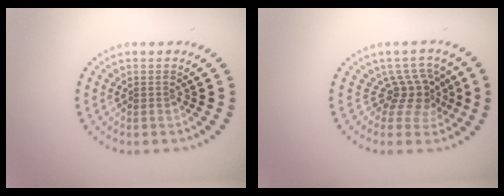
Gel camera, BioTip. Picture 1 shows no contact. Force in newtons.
{"total": 2.9, "press": 1.9, "slide": 2.2}